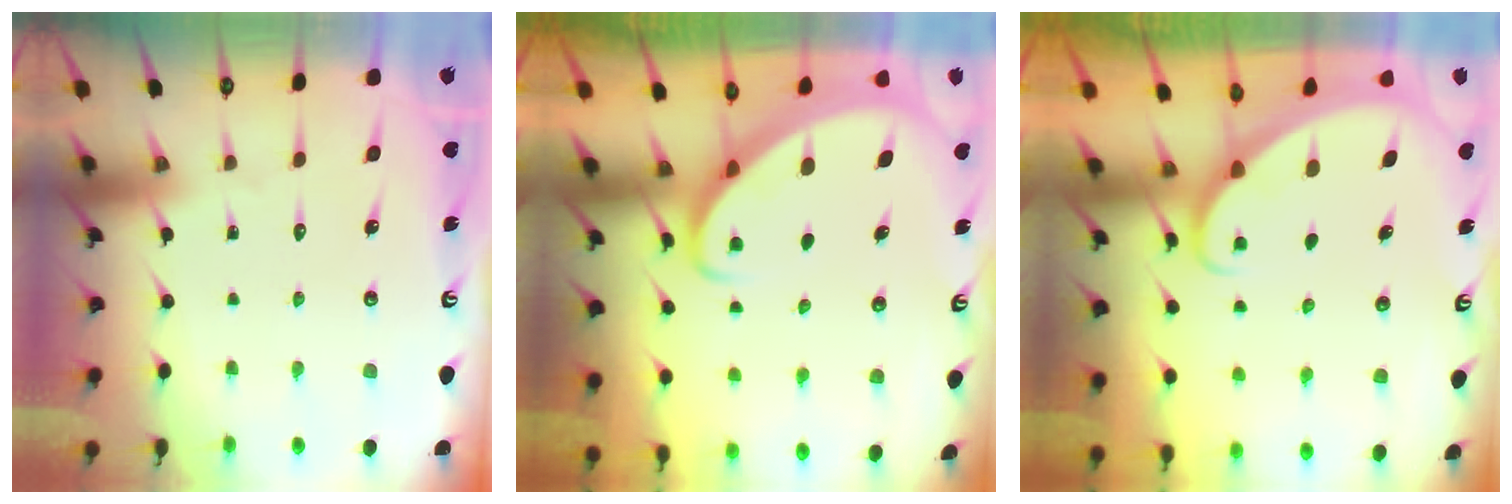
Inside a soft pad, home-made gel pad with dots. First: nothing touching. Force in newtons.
{"total": 2.8, "press": 2.8, "slide": 0.4}
{"total": 1.9, "press": 1.9, "slide": 0.1}